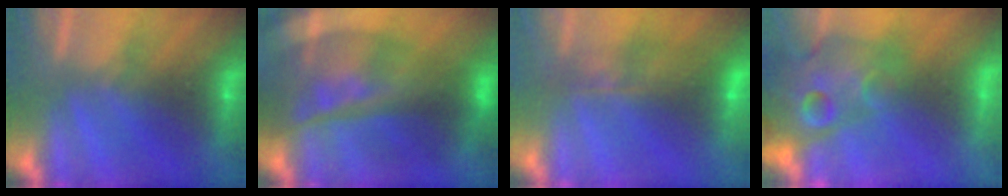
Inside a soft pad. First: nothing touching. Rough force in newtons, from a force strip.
{"total": 9.2}
{"total": 6.9}
{"total": 7.4}